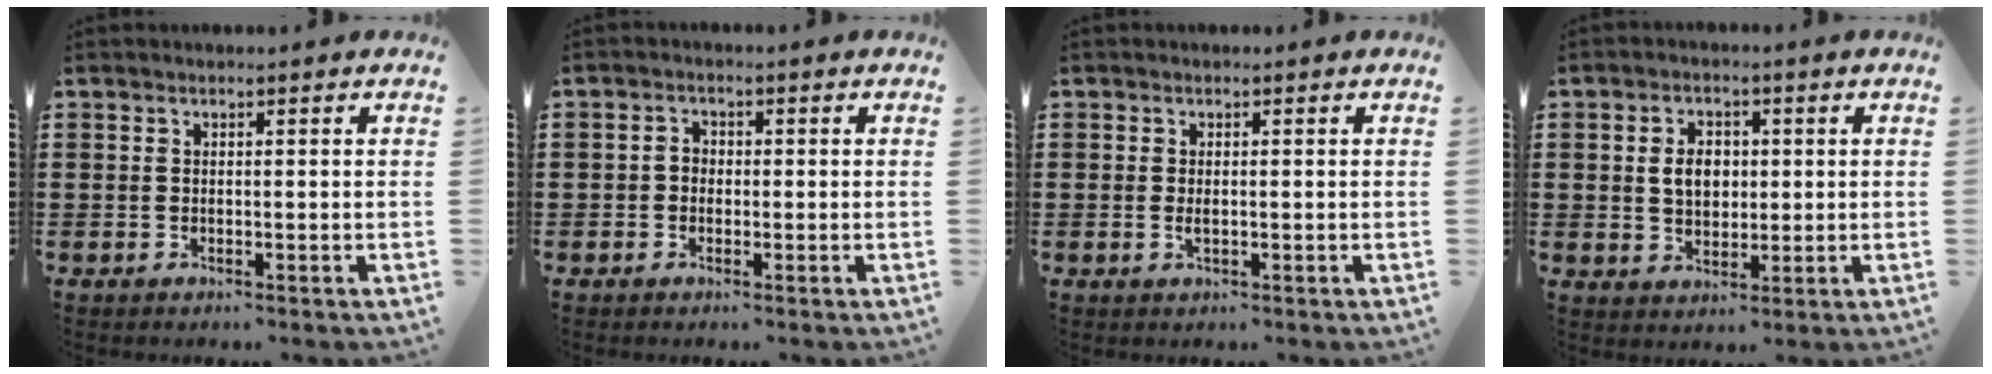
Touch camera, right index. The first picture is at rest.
{"total": 1.6, "force": [-0.6, 1.3, 0.7], "torque": [-0.016, 0.004, -0.013]}
{"total": 1.0, "force": [0.0, 0.3, 0.9], "torque": [-0.024, -0.002, -0.002]}
{"total": 4.5, "force": [0.4, 3.3, 3.1], "torque": [-0.060, 0.011, 0.002]}